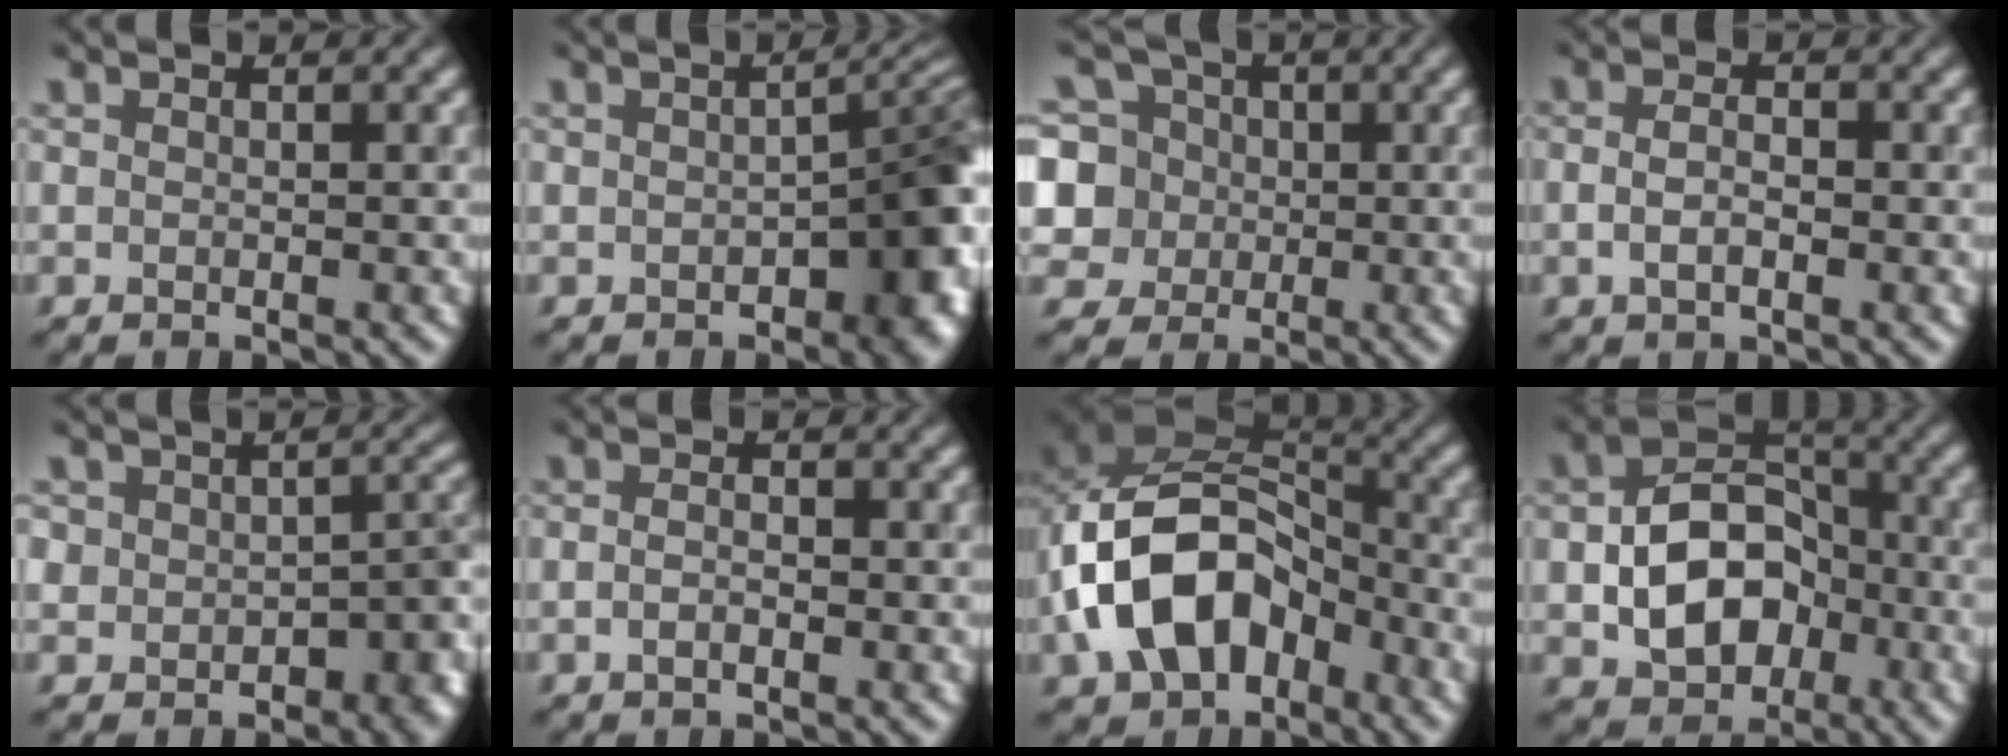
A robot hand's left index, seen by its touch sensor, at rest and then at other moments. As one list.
[{"total": 8.0, "force": [-2.3, 4.4, 6.3], "torque": [-0.050, -0.005, -0.032]}, {"total": 8.6, "force": [0.8, 8.0, 3.2], "torque": [-0.083, 0.031, -0.005]}, {"total": 2.0, "force": [-0.3, 0.9, 1.8], "torque": [-0.039, 0.000, -0.009]}, {"total": 7.9, "force": [-2.8, 5.8, 4.5], "torque": [-0.029, -0.008, -0.042]}, {"total": 1.3, "force": [-0.4, 0.5, 1.1], "torque": [-0.024, 0.002, -0.011]}, {"total": 12.2, "force": [-3.3, 8.4, 8.3], "torque": [-0.152, 0.006, -0.071]}, {"total": 8.2, "force": [-1.6, 5.8, 5.6], "torque": [-0.091, 0.007, -0.029]}]